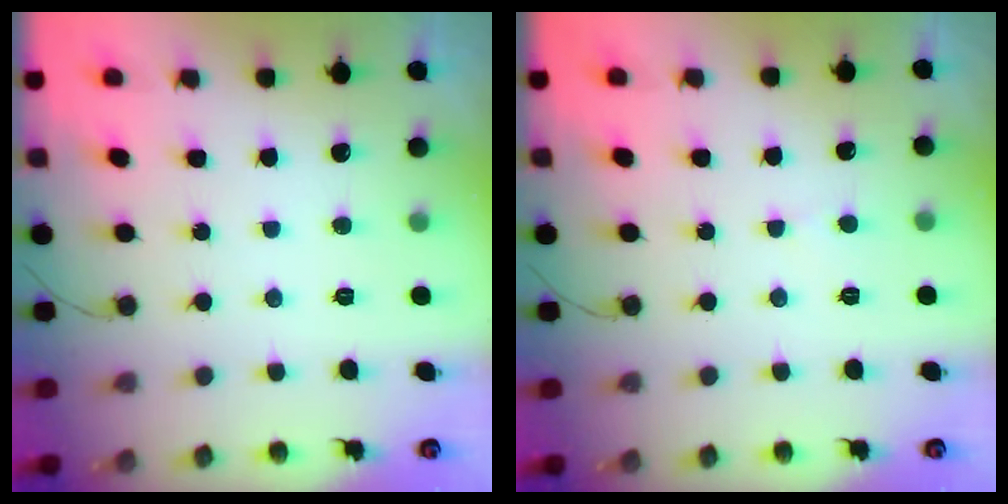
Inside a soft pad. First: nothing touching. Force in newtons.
{"total": 2.9, "press": 2.9, "slide": 0.4}